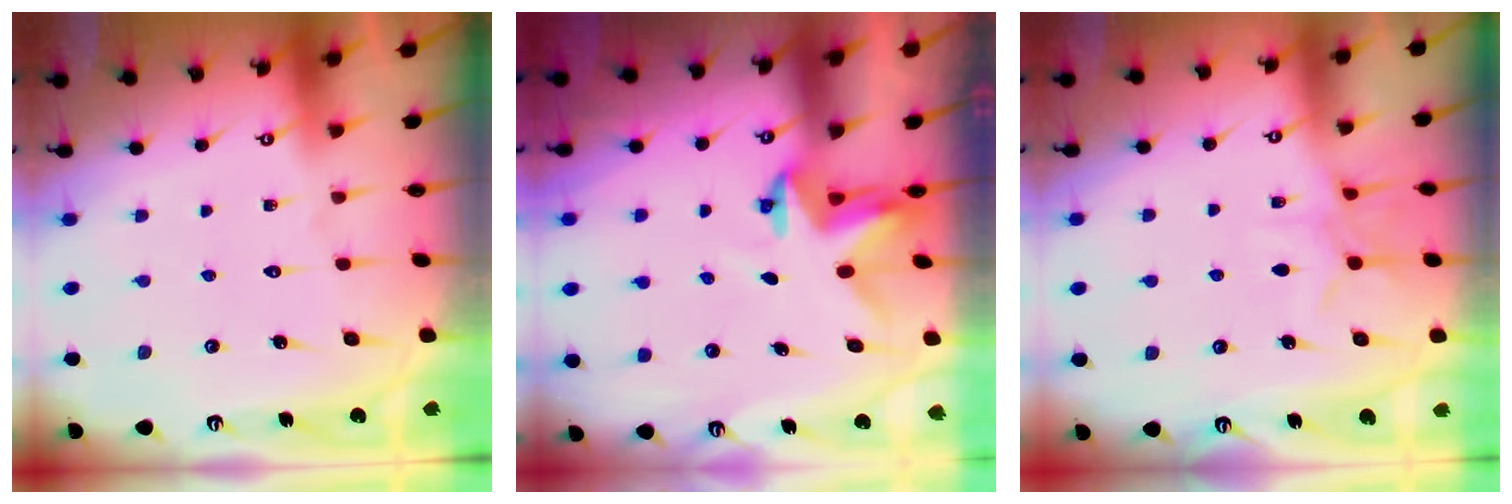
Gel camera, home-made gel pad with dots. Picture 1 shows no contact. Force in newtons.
{"total": 3.4, "press": 3.4, "slide": 0.3}
{"total": 6.5, "press": 6.4, "slide": 0.6}